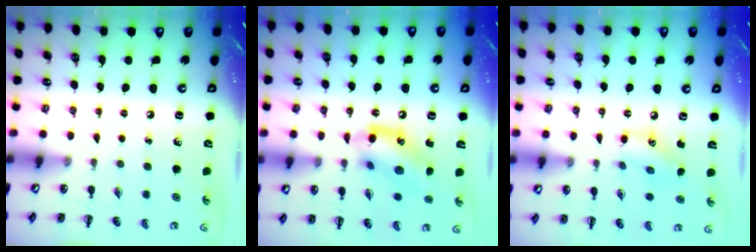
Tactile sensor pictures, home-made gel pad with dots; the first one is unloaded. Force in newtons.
{"total": 14.7, "press": 14.6, "slide": 1.2}
{"total": 8.0, "press": 8.0, "slide": 0.3}